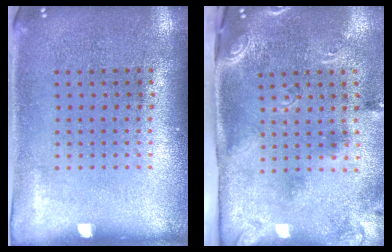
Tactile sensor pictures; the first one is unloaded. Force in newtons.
{"total": 2.8, "press": 1.7, "slide": 2.2}